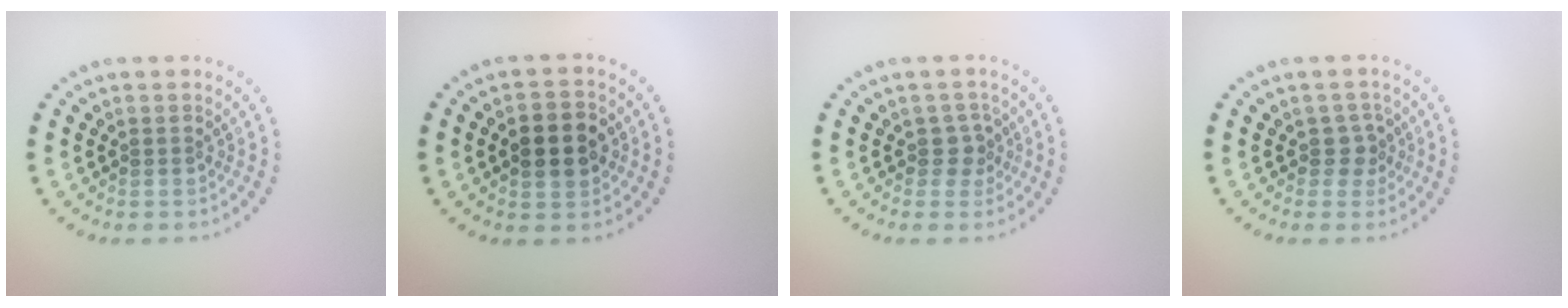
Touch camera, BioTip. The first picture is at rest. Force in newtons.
{"total": 4.0, "press": 4.0, "slide": 0.2}
{"total": 1.7, "press": 1.4, "slide": 1.1}
{"total": 1.6, "press": 1.3, "slide": 1.0}